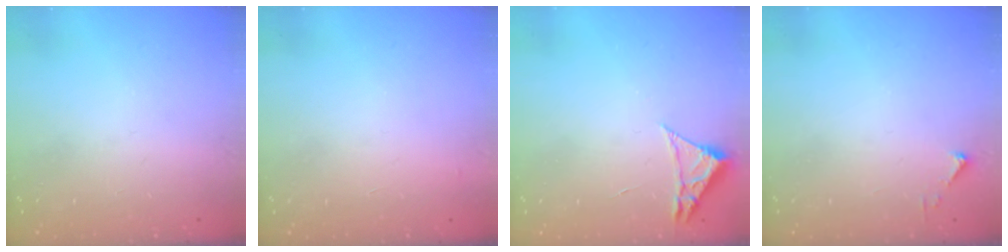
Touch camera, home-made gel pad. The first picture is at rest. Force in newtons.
{"total": 2.9, "press": 2.9, "slide": 0.1}
{"total": 2.3, "press": 2.3, "slide": 0.4}
{"total": 2.7, "press": 2.7, "slide": 0.3}